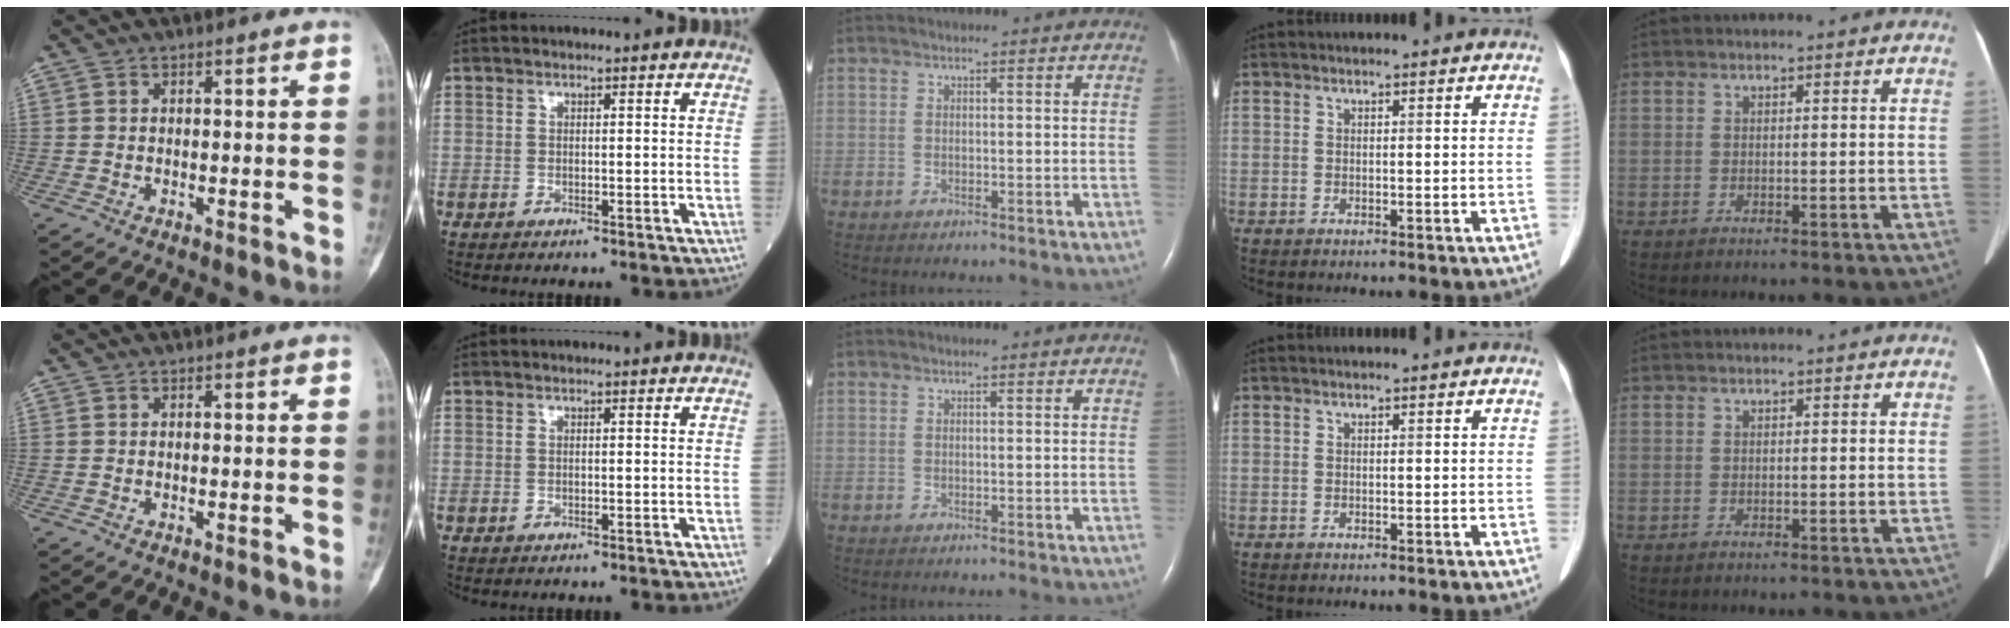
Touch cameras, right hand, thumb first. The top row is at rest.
{}